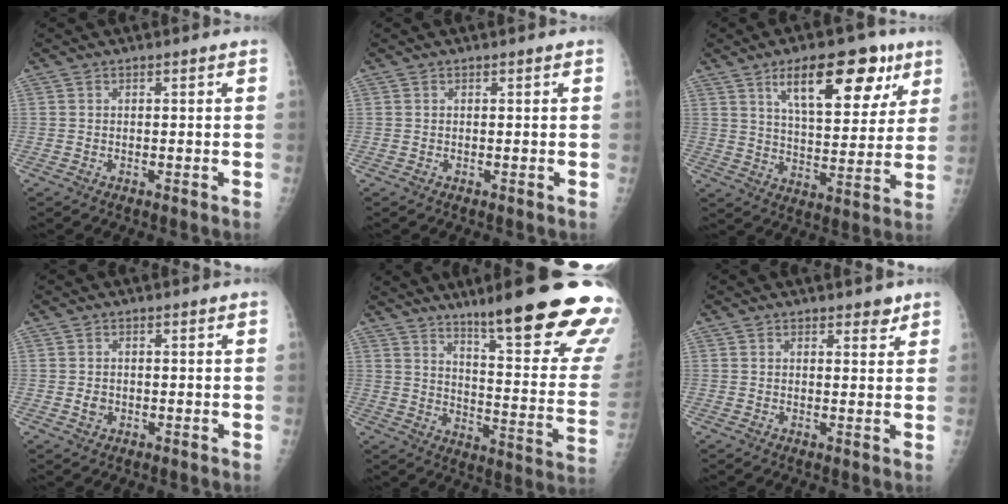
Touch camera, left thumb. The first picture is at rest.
{"total": 0.0}
{"total": 17.7, "force": [9.2, 7.5, 13.1], "torque": [-0.145, -0.031, 0.143]}
{"total": 1.7, "force": [-0.2, 1.5, 0.8], "torque": [-0.007, 0.002, 0.000]}
{"total": 26.3, "force": [18.0, 3.2, 18.8], "torque": [-0.204, -0.102, 0.252]}
{"total": 2.5, "force": [1.8, 1.2, 1.1], "torque": [0.001, -0.011, 0.023]}